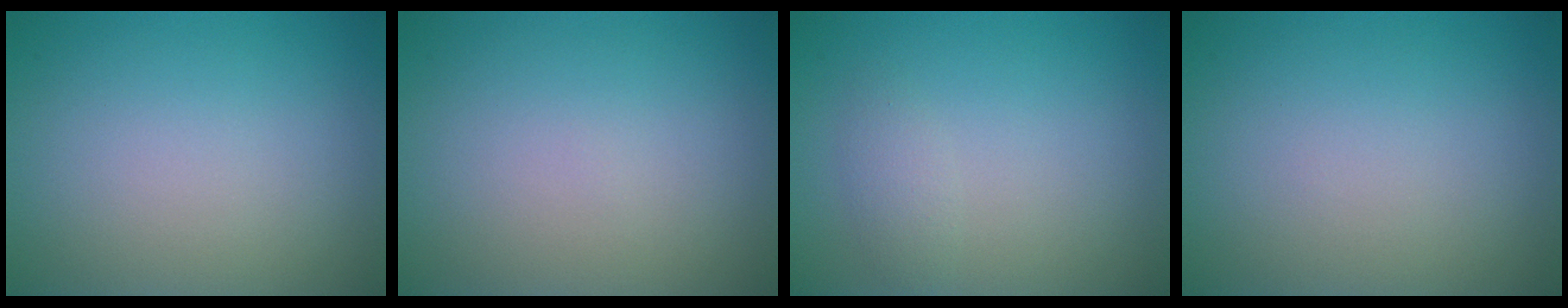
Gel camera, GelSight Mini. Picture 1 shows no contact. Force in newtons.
{"total": 0.0}
{"total": 1.2, "press": 1.2, "slide": 0.0}
{"total": 0.0}